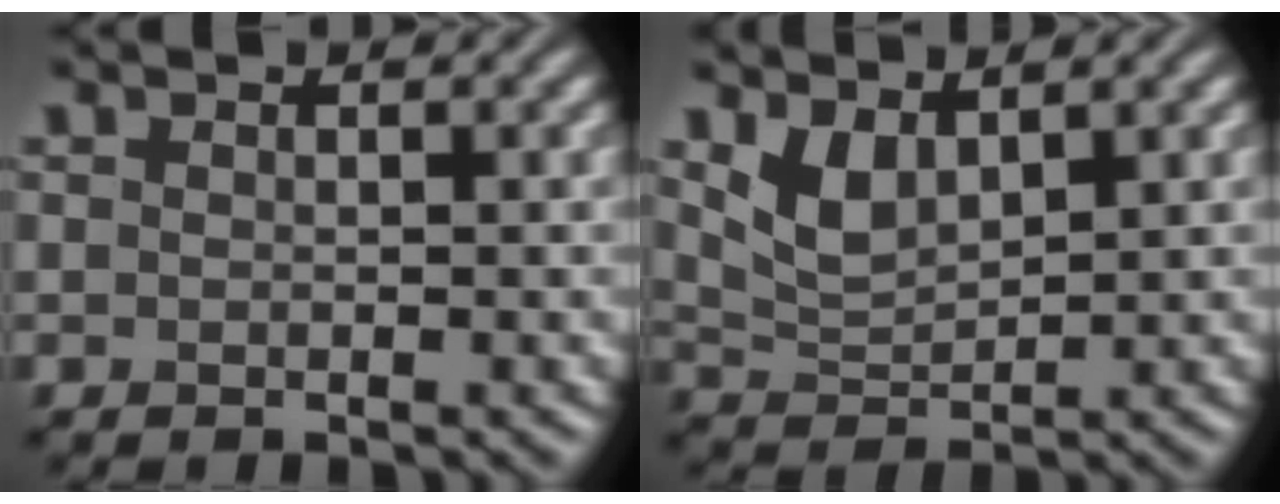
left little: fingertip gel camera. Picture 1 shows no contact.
{"total": 3.0, "force": [1.8, 1.5, 1.9], "torque": [-0.045, -0.008, 0.044]}